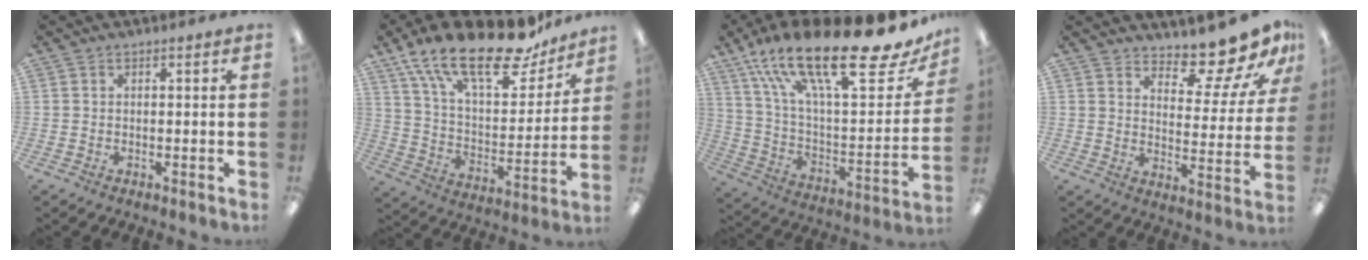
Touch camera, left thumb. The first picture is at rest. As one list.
[{"total": 23.1, "force": [16.6, 8.2, 13.8], "torque": [-0.224, -0.107, 0.281]}, {"total": 27.4, "force": [18.4, 7.6, 18.7], "torque": [-0.320, -0.112, 0.308]}, {"total": 12.5, "force": [11.2, 3.4, 4.2], "torque": [-0.055, -0.097, 0.198]}]